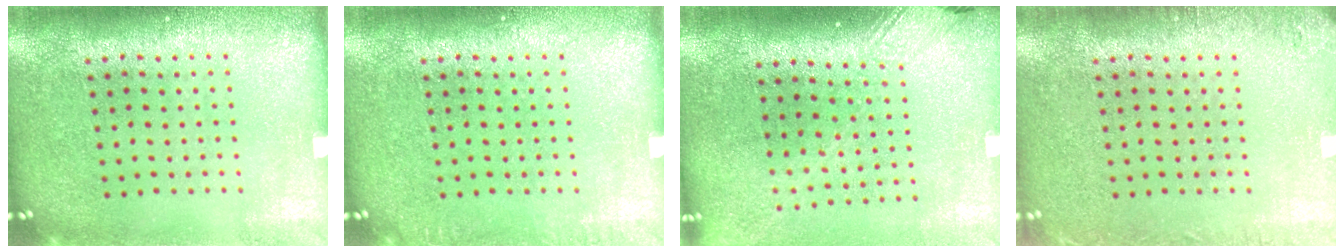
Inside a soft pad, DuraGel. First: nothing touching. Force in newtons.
{"total": 0.5, "press": 0.5, "slide": 0.0}
{"total": 1.8, "press": 1.4, "slide": 1.1}
{"total": 1.4, "press": 1.4, "slide": 0.1}